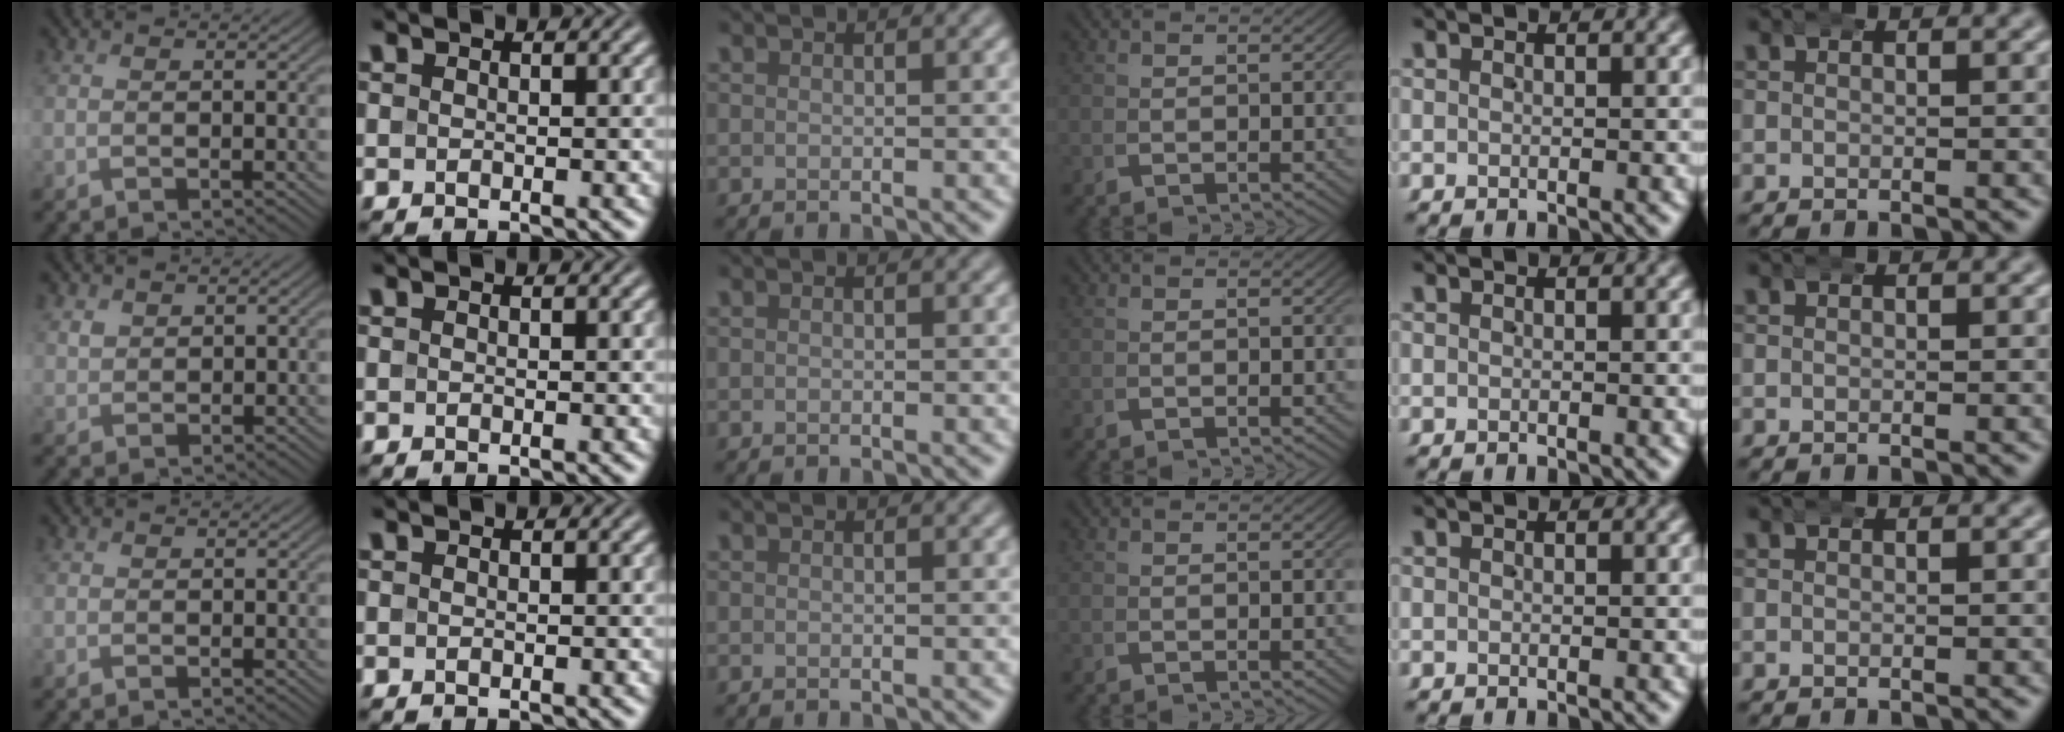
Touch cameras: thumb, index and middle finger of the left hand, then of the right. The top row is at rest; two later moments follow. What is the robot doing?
{"motion": "wrap", "object": "aluminum foil"}